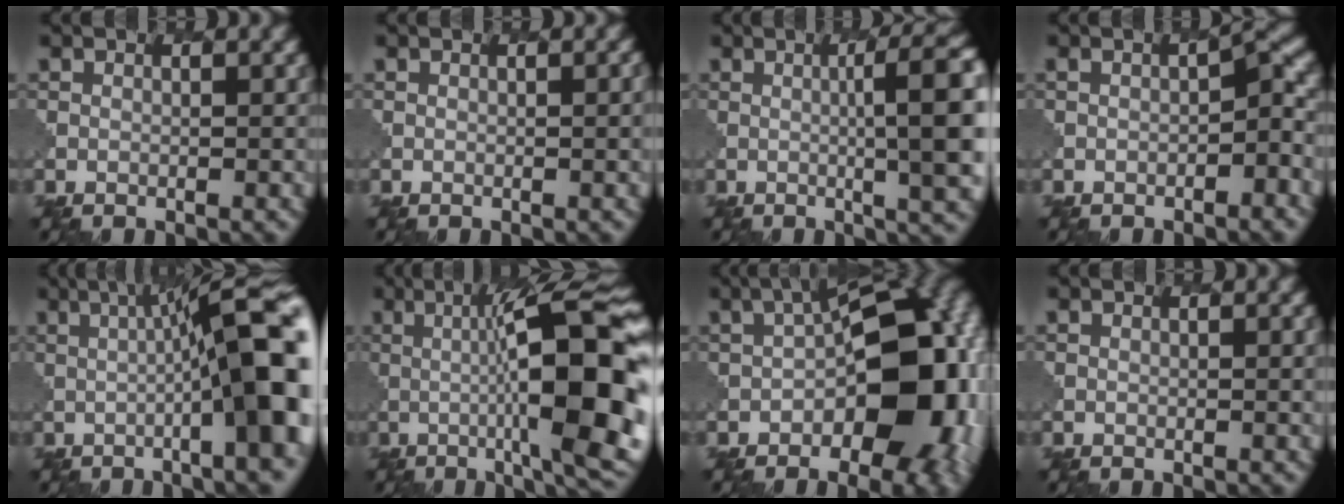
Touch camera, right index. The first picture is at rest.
{"total": 1.0, "force": [0.0, -0.1, 1.0], "torque": [-0.009, 0.000, -0.001]}
{"total": 10.3, "force": [0.6, 2.5, 10.0], "torque": [-0.100, 0.011, 0.014]}
{"total": 2.8, "force": [-1.2, 1.0, 2.4], "torque": [-0.030, 0.009, -0.021]}
{"total": 14.5, "force": [0.5, 3.3, 14.1], "torque": [-0.138, 0.016, 0.009]}
{"total": 13.7, "force": [-0.2, 2.9, 13.4], "torque": [-0.163, 0.011, -0.005]}
{"total": 14.2, "force": [-2.5, 8.0, 11.5], "torque": [-0.134, 0.000, -0.045]}
{"total": 0.6, "force": [0.0, -0.1, 0.6], "torque": [-0.005, 0.000, -0.001]}